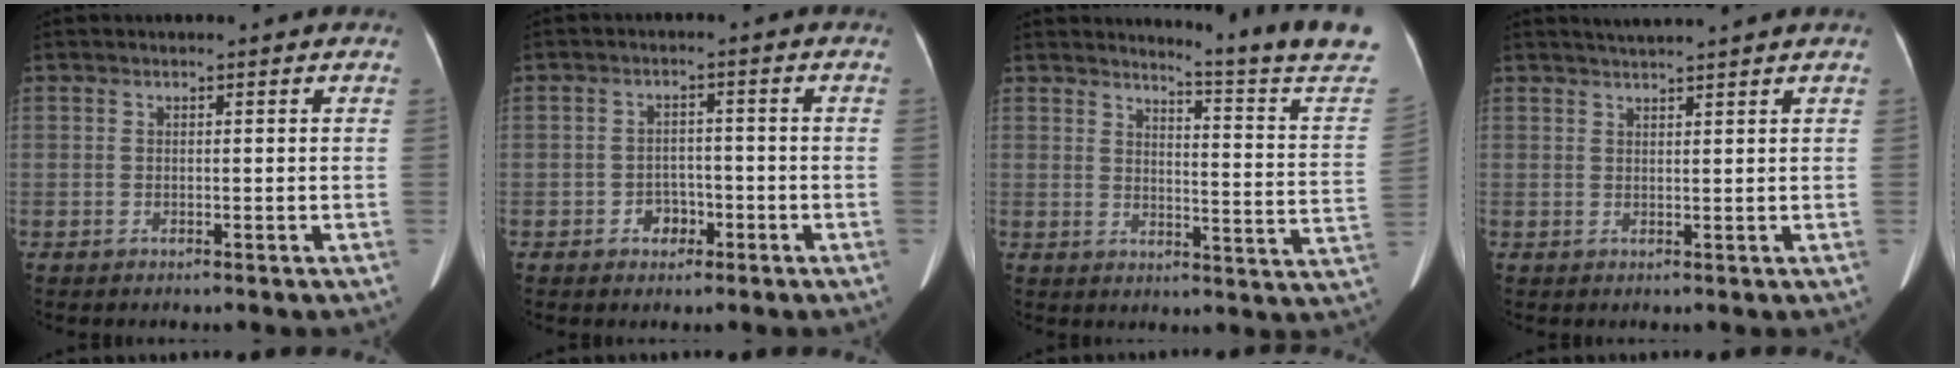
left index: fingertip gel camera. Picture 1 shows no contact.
{"total": 3.2, "force": [-1.5, 2.4, 1.4], "torque": [-0.020, 0.009, -0.020]}
{"total": 15.2, "force": [14.2, -3.1, 4.4], "torque": [-0.066, -0.123, 0.159]}
{"total": 4.0, "force": [3.6, -1.0, 1.5], "torque": [-0.020, 0.020, 0.054]}